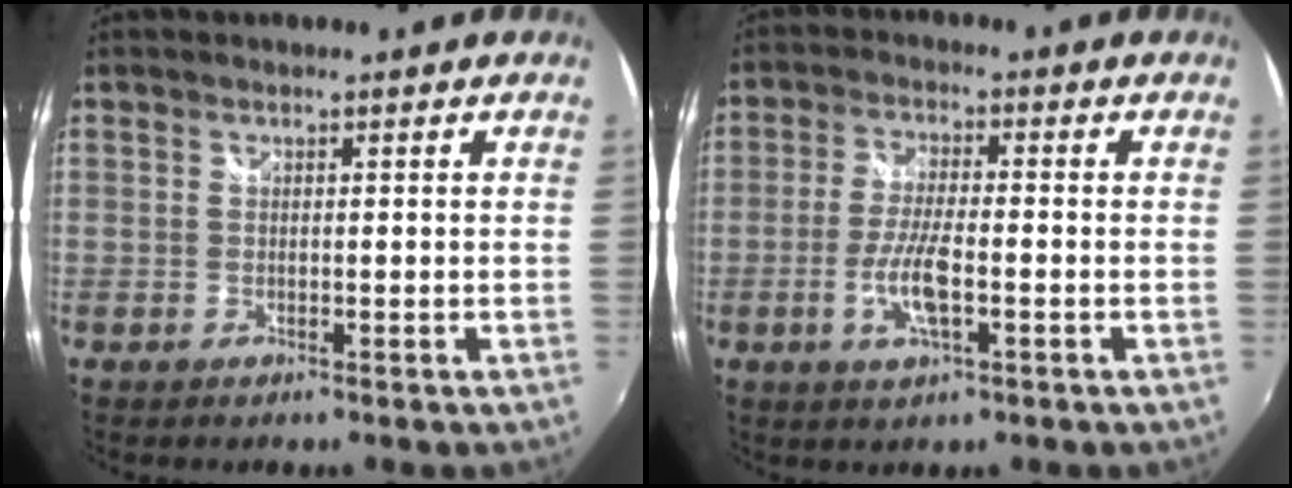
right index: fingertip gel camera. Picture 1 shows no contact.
{"total": 7.4, "force": [-2.3, 1.9, 6.8], "torque": [-0.140, -0.005, -0.044]}